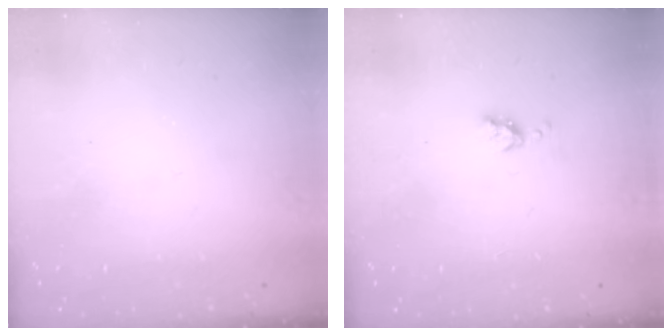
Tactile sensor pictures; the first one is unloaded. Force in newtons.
{"total": 3.9, "press": 3.9, "slide": 0.5}